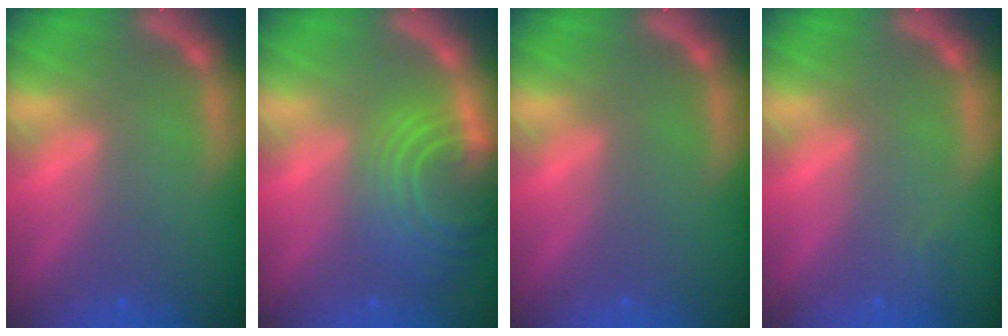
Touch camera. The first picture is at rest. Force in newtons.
{"total": 9.0}
{"total": 0.0}
{"total": 0.9}